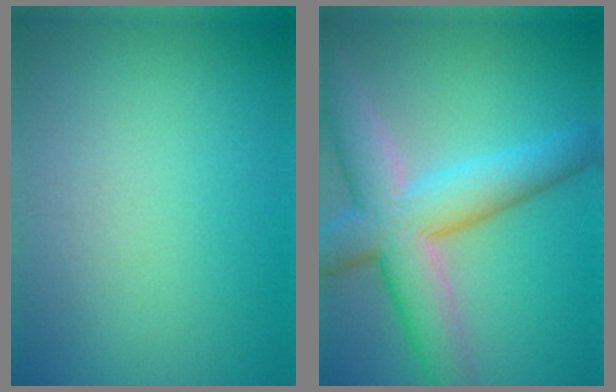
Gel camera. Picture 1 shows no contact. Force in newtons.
{"total": 9.2, "press": 9.2, "slide": 0.6}